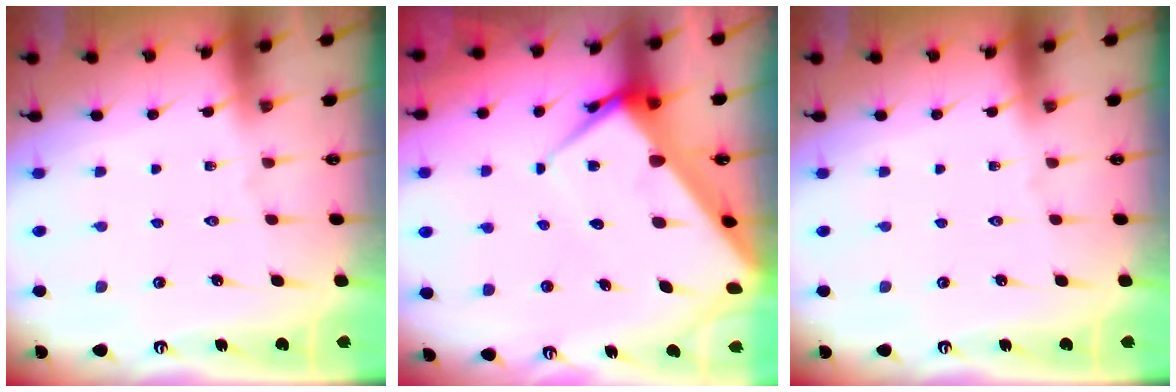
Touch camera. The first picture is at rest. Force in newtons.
{"total": 9.5, "press": 9.5, "slide": 0.8}
{"total": 0.0}